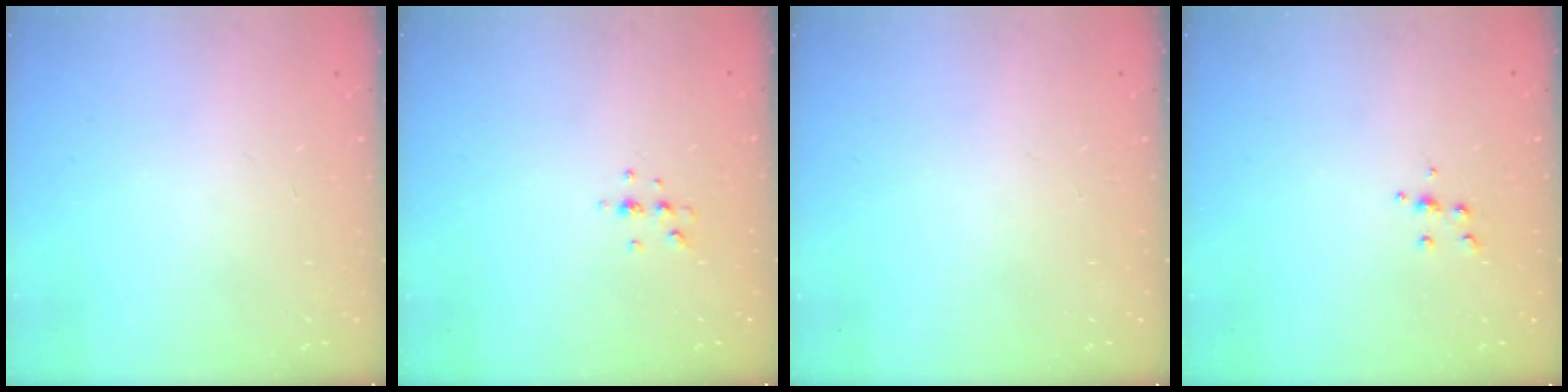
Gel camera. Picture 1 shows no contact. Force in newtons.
{"total": 4.1, "press": 4.1, "slide": 0.8}
{"total": 0.0}
{"total": 4.6, "press": 4.5, "slide": 0.7}